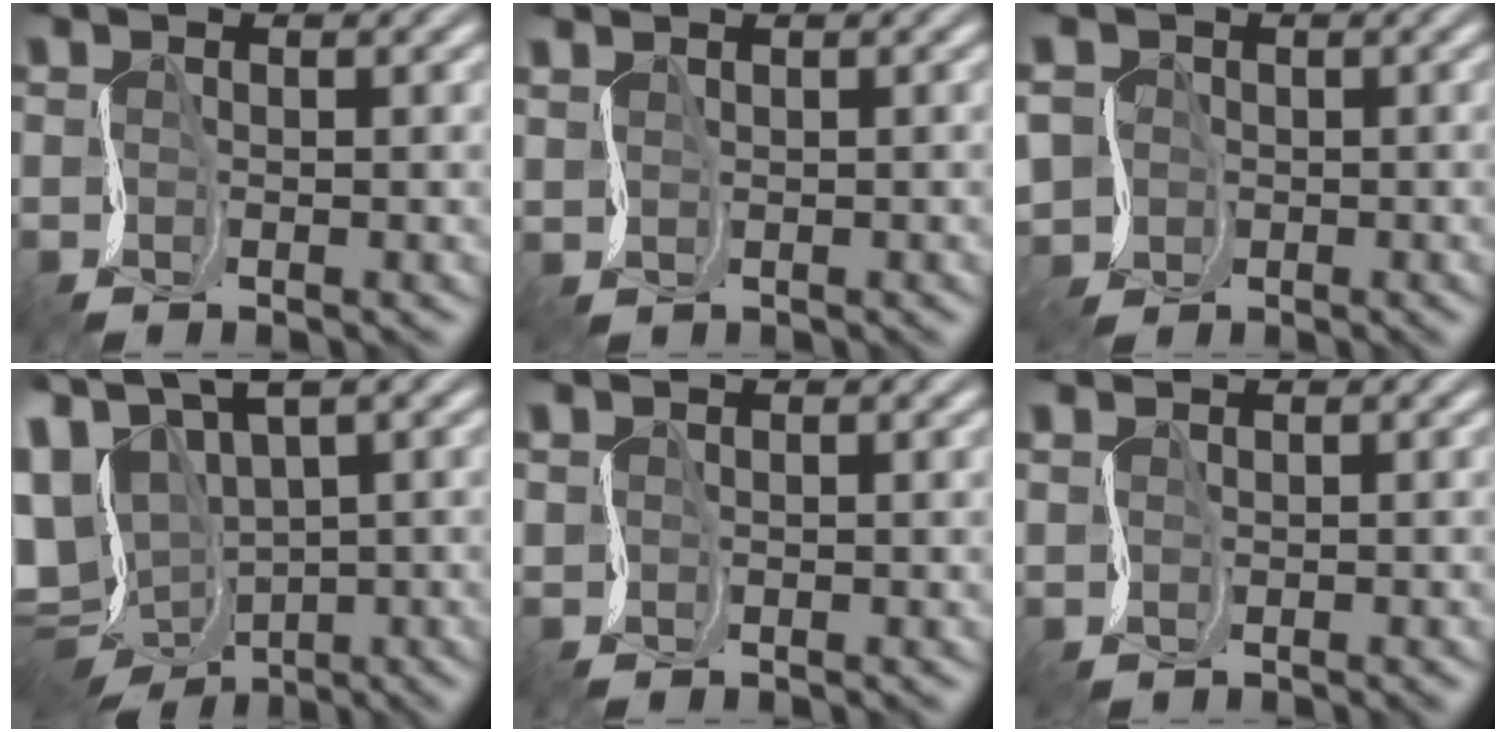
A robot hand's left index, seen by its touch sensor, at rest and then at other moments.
{"total": 1.4, "force": [1.2, 0.7, 0.0], "torque": [0.001, 0.008, 0.022]}
{"total": 7.0, "force": [-2.0, 6.6, 1.3], "torque": [-0.052, -0.006, -0.065]}
{"total": 11.5, "force": [1.1, 7.6, 8.5], "torque": [-0.173, -0.011, 0.067]}
{"total": 0.7, "force": [0.5, 0.4, 0.1], "torque": [0.002, 0.003, 0.009]}
{"total": 0.6, "force": [0.2, 0.5, -0.1], "torque": [0.008, 0.000, 0.014]}